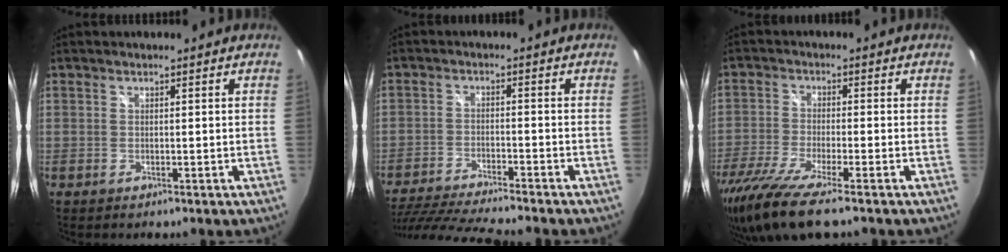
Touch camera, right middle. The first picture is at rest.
{"total": 15.3, "force": [-13.5, 1.0, 7.2], "torque": [-0.153, -0.034, -0.225]}
{"total": 11.9, "force": [-9.0, 1.1, 7.7], "torque": [-0.174, -0.051, -0.165]}